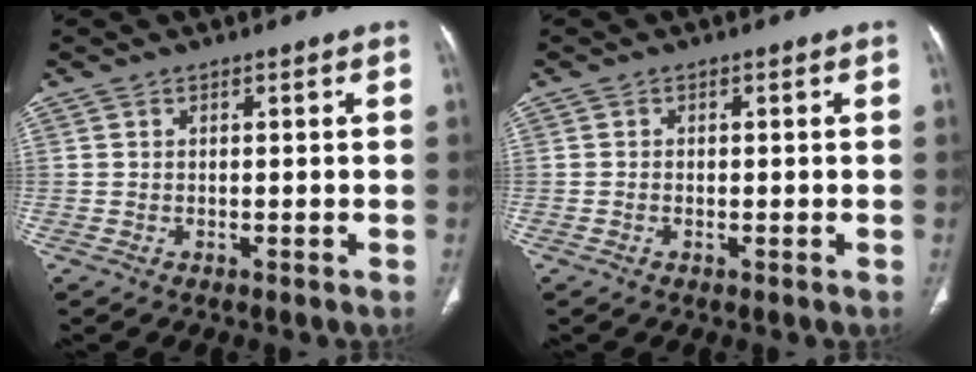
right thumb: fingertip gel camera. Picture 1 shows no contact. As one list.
[{"total": 0.7, "force": [-0.3, 0.4, 0.4], "torque": [-0.010, 0.005, -0.005]}]